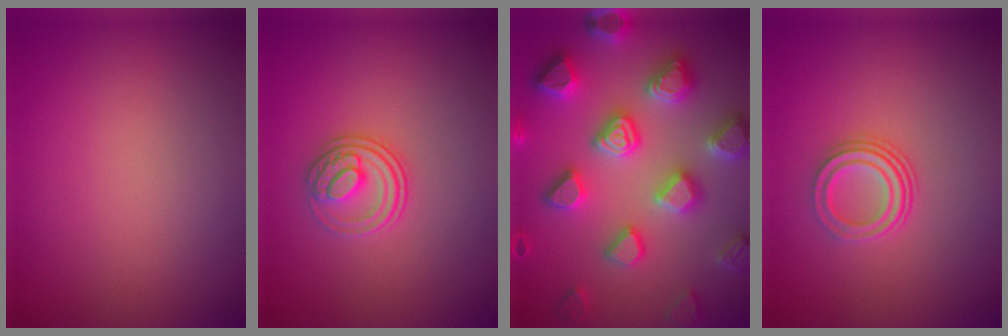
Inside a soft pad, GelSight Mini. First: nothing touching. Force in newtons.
{"total": 2.8, "press": 2.6, "slide": 1.2}
{"total": 7.3, "press": 7.1, "slide": 1.6}
{"total": 2.9, "press": 2.2, "slide": 1.9}